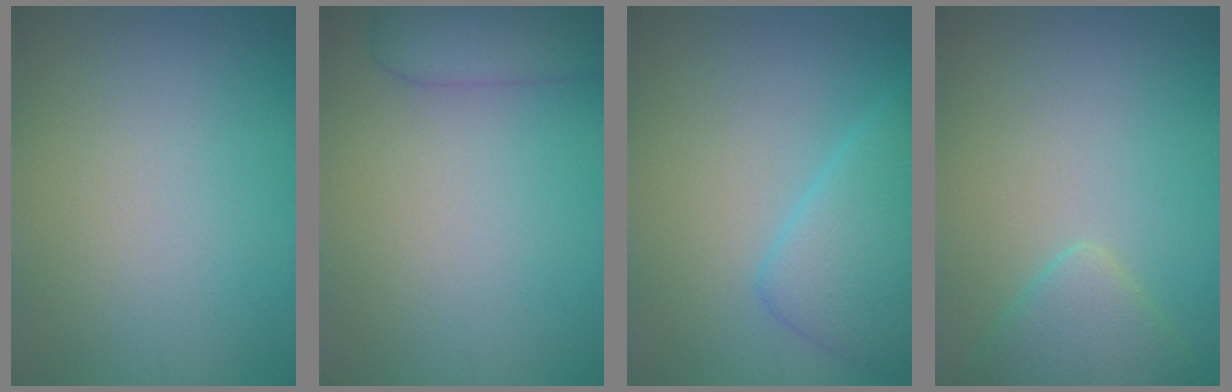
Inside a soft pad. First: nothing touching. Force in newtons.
{"total": 4.2, "press": 4.2, "slide": 0.3}
{"total": 4.6, "press": 4.6, "slide": 0.3}
{"total": 3.3, "press": 3.3, "slide": 0.3}